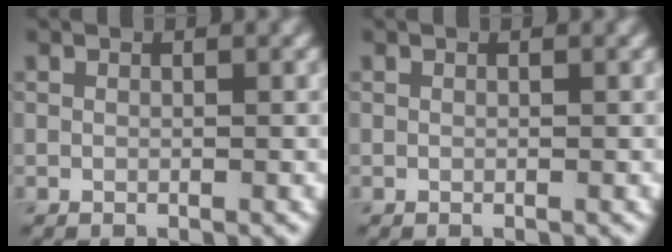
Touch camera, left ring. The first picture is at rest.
{"total": 0.0}